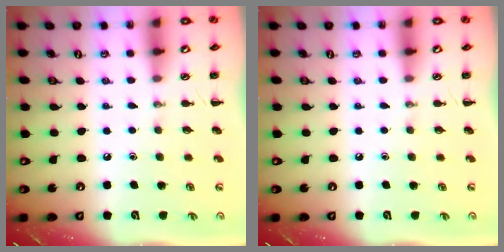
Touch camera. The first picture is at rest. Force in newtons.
{"total": 0.0}